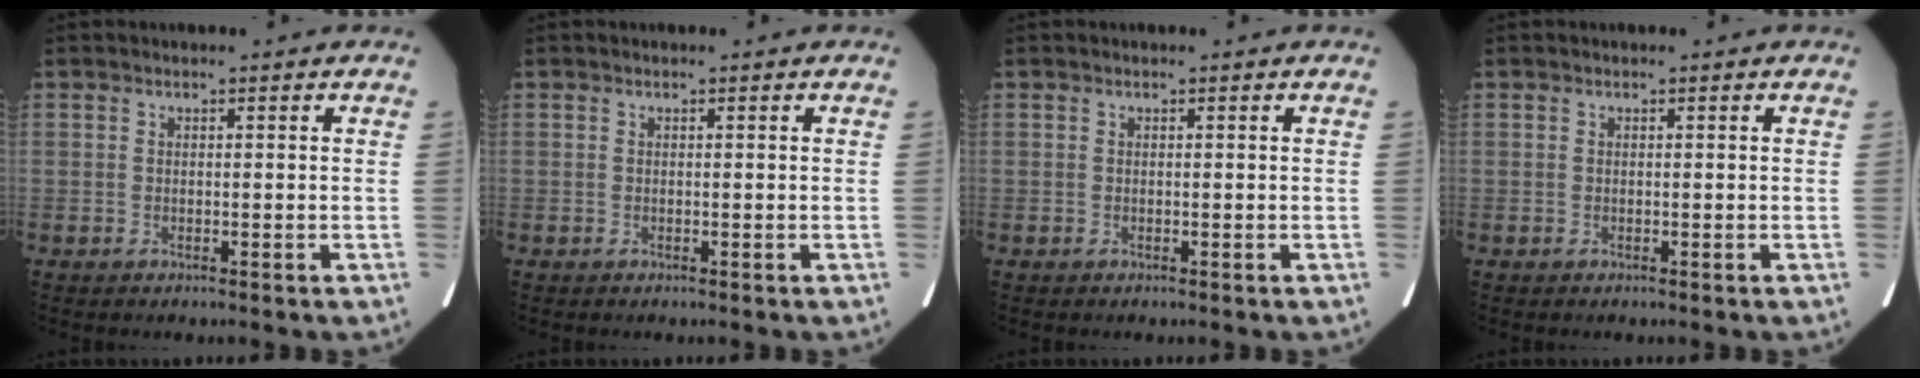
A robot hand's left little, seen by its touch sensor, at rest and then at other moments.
{"total": 0.0}
{"total": 0.0}
{"total": 0.0}